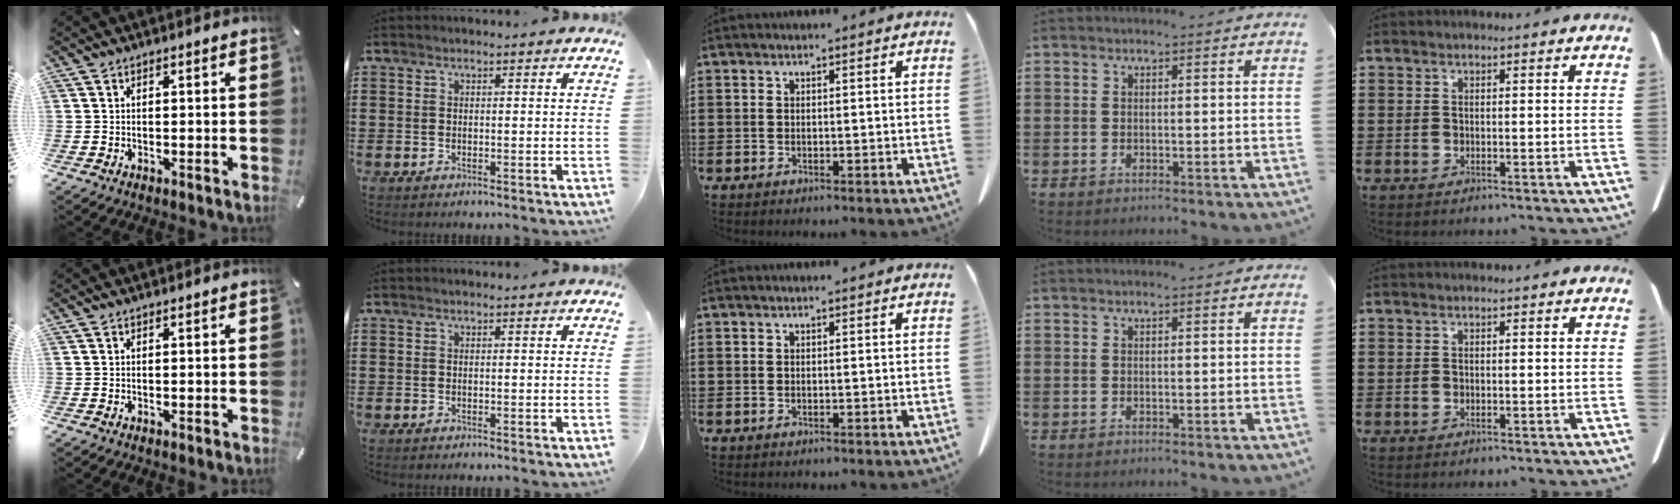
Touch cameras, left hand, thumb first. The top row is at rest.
{}